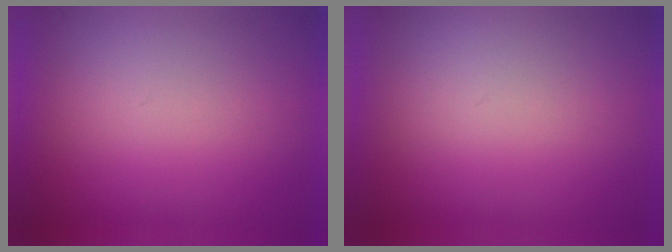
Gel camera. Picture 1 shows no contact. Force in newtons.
{"total": 1.0}